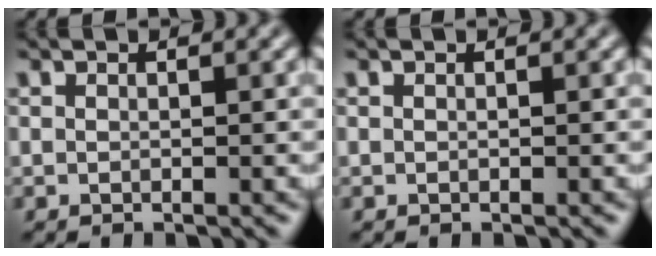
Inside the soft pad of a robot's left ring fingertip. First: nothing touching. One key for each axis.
{"total": 0.0}